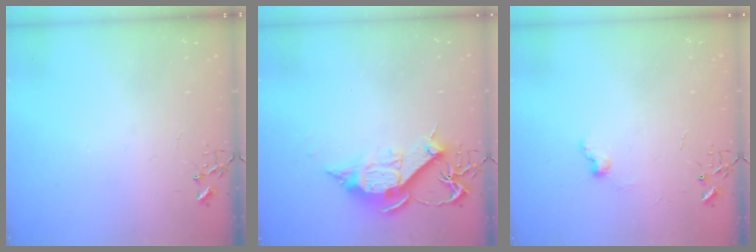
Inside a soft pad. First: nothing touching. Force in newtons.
{"total": 11.9, "press": 11.9, "slide": 0.7}
{"total": 6.6, "press": 6.6, "slide": 0.7}